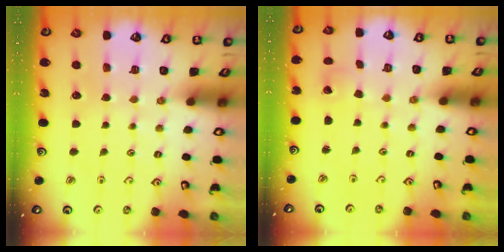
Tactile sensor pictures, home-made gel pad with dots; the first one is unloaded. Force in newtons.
{"total": 0.8, "press": 0.8, "slide": 0.1}